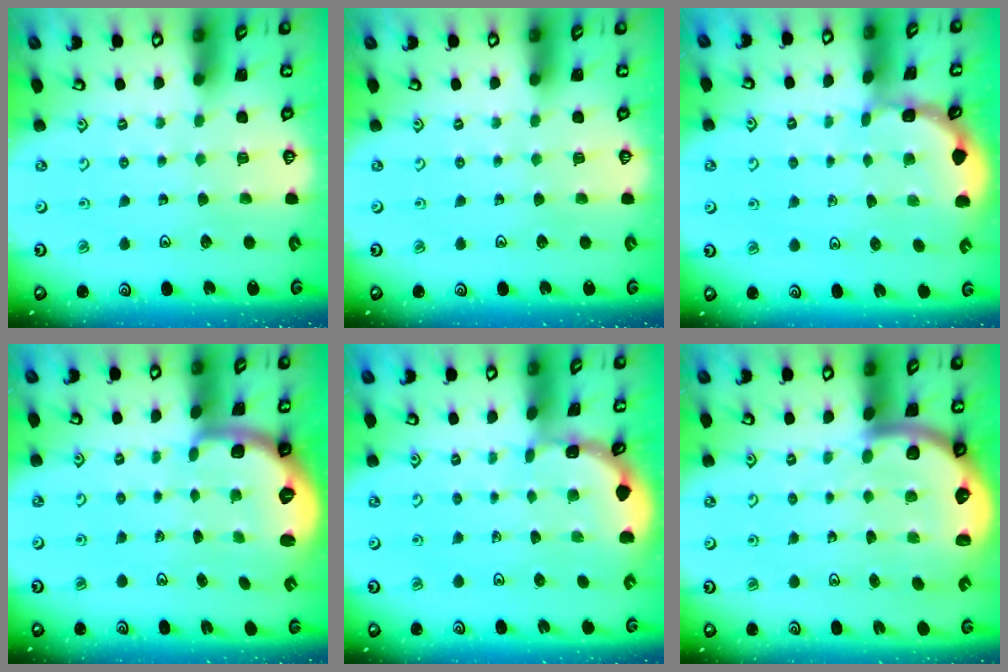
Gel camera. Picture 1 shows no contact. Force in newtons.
{"total": 0.0}
{"total": 1.7, "press": 1.7, "slide": 0.1}
{"total": 1.9, "press": 1.8, "slide": 0.4}
{"total": 1.3, "press": 1.3, "slide": 0.1}
{"total": 6.2, "press": 6.1, "slide": 1.2}